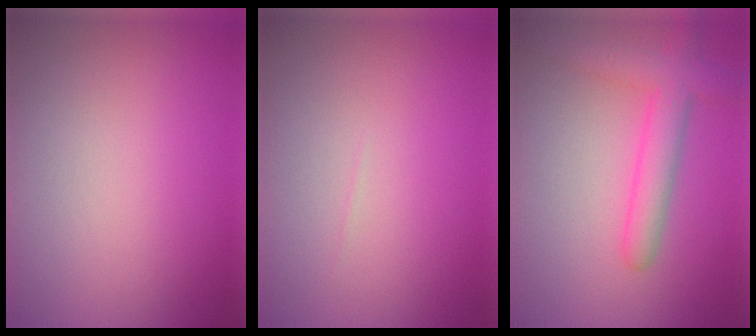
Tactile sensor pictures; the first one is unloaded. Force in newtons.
{"total": 0.0}
{"total": 4.2, "press": 4.2, "slide": 0.2}